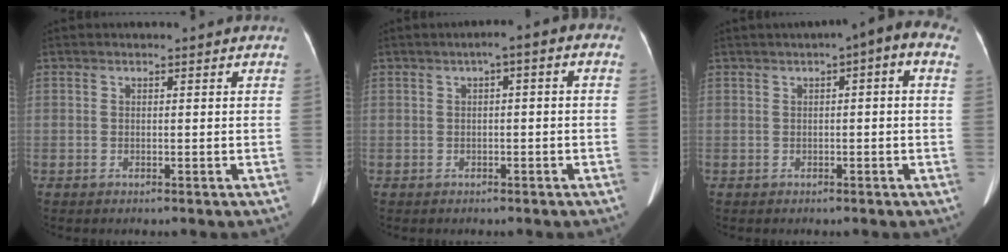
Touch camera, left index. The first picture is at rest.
{"total": 2.9, "force": [0.2, 0.7, 2.8], "torque": [-0.034, 0.020, -0.003]}
{"total": 5.8, "force": [2.0, 0.9, 5.4], "torque": [-0.067, 0.033, 0.018]}